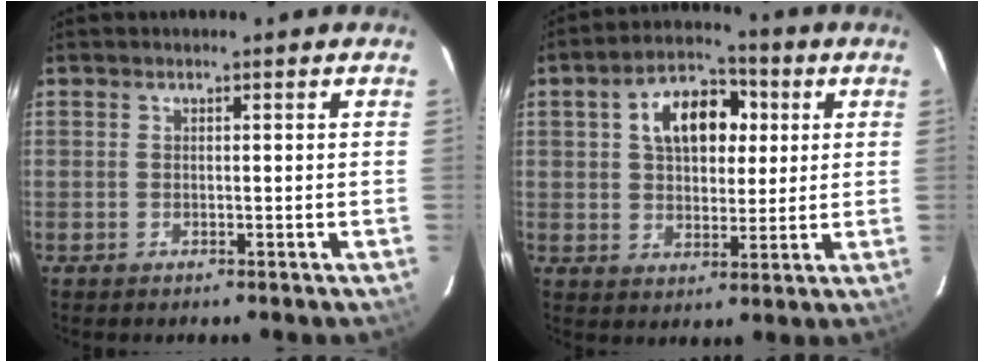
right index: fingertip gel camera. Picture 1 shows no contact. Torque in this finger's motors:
{"motor_torque": [0.49, -0.12, 0.28, 0.11]}